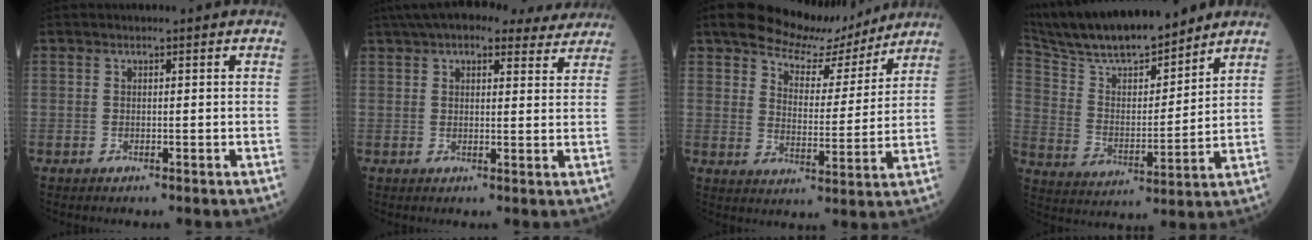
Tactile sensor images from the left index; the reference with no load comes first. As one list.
[{"total": 15.6, "force": [13.1, 4.9, 7.0], "torque": [-0.107, 0.047, 0.171]}, {"total": 10.6, "force": [9.4, 3.6, 3.3], "torque": [-0.057, 0.003, 0.140]}, {"total": 17.7, "force": [15.7, 2.7, 7.8], "torque": [-0.147, 0.007, 0.278]}]